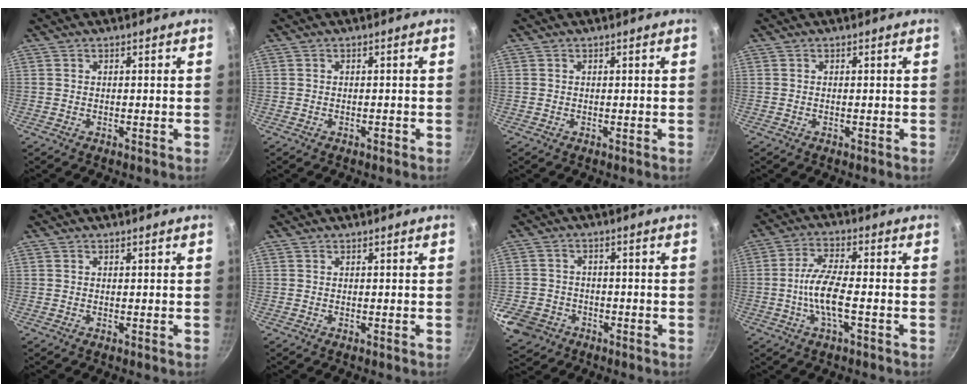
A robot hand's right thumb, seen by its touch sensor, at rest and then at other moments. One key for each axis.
{"total": 0.6, "fx": -0.4, "fy": 0.3, "fz": 0.3, "tx": -0.001, "ty": 0.002, "tz": -0.009}
{"total": 0.0}
{"total": 0.0}
{"total": 0.0}
{"total": 0.0}
{"total": 8.3, "fx": -4.0, "fy": 6.8, "fz": 2.6, "tx": -0.058, "ty": 0.019, "tz": -0.062}
{"total": 8.3, "fx": -1.6, "fy": 2.6, "fz": 7.7, "tx": -0.165, "ty": 0.019, "tz": -0.034}